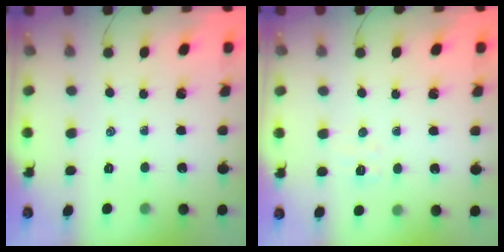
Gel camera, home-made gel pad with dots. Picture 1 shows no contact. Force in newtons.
{"total": 3.6, "press": 3.4, "slide": 1.2}